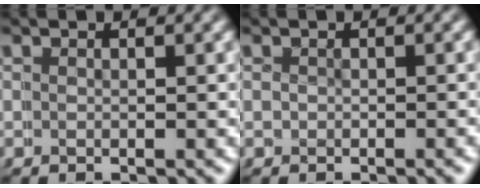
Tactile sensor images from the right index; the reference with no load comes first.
{"total": 0.6, "force": [0.3, 0.3, -0.4], "torque": [-0.003, -0.009, 0.005]}